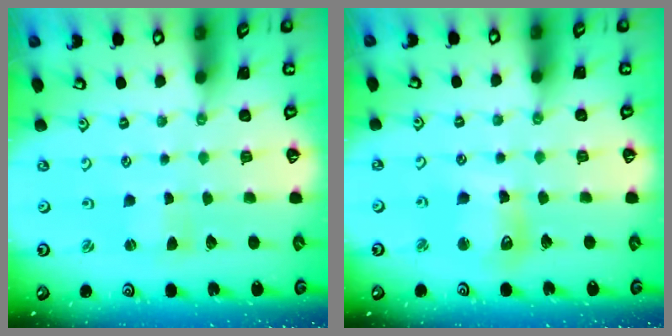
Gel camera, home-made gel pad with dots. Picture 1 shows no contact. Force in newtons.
{"total": 10.4, "press": 10.3, "slide": 1.4}